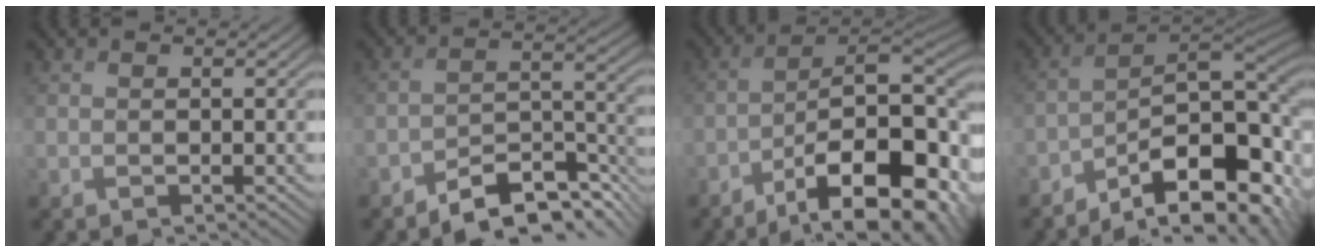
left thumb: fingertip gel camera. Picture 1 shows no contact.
{"total": 8.2, "force": [-6.3, 2.6, 4.6], "torque": [-0.068, 0.001, -0.116]}
{"total": 18.7, "force": [-10.4, 7.5, 13.6], "torque": [-0.175, -0.010, -0.153]}
{"total": 15.3, "force": [-7.8, 6.2, 11.6], "torque": [-0.161, -0.015, -0.134]}